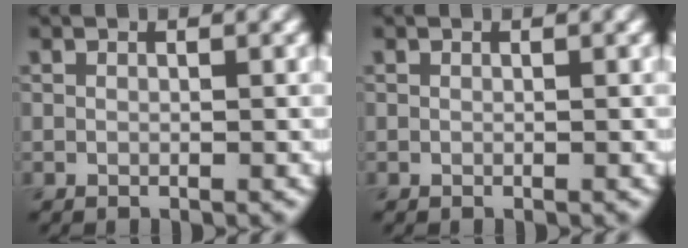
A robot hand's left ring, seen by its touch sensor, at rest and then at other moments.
{"total": 0.0}